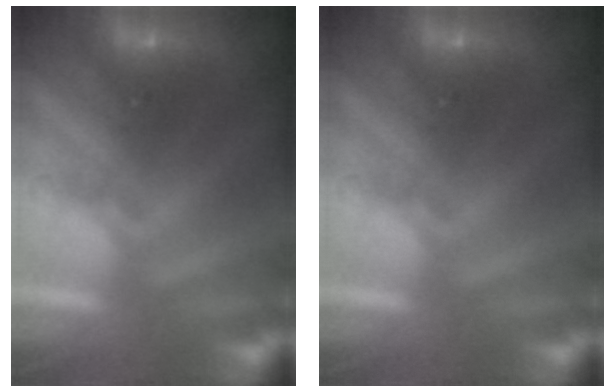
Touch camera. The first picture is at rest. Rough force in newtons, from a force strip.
{"total": 0.0}